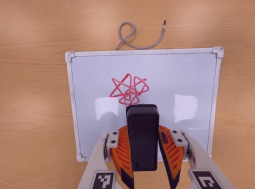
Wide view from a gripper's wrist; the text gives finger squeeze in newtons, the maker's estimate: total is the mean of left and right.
{"total": 8.6, "left": 7.1, "right": 10.2}